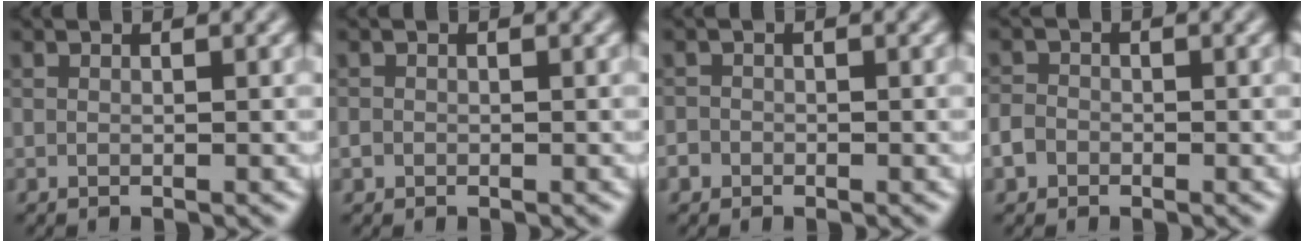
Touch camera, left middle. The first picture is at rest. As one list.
[{"total": 0.6, "force": [-0.3, 0.6, 0.1], "torque": [0.000, -0.003, -0.006]}, {"total": 1.2, "force": [-0.7, 1.0, 0.2], "torque": [-0.003, 0.004, -0.010]}, {"total": 2.0, "force": [-1.0, 1.6, 0.8], "torque": [-0.009, 0.001, -0.022]}]